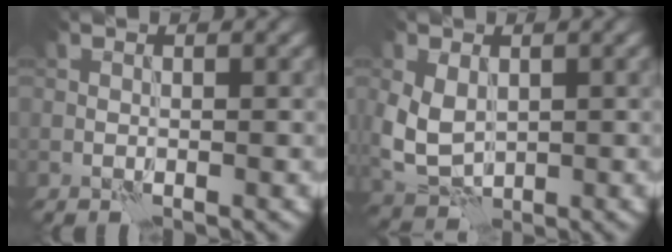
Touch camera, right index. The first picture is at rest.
{"total": 4.5, "force": [0.4, 3.3, 3.0], "torque": [-0.077, -0.005, 0.010]}